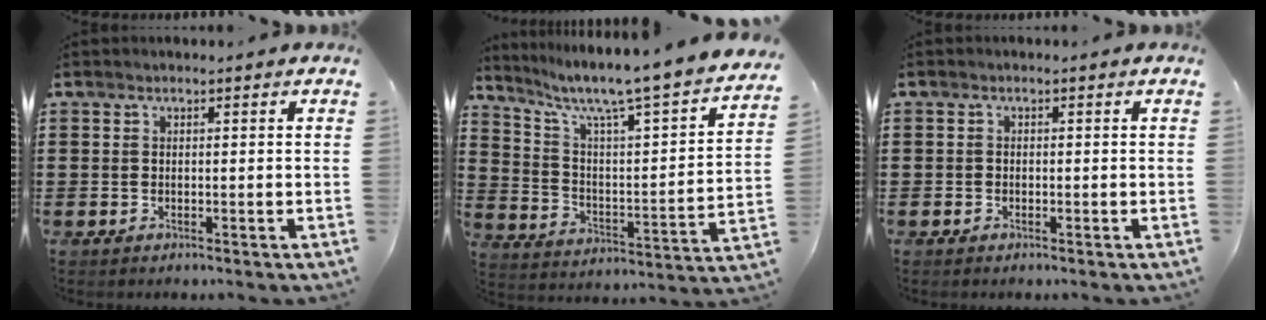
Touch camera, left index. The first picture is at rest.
{"total": 6.1, "force": [5.0, -0.1, 3.5], "torque": [-0.092, -0.051, 0.072]}
{"total": 0.6, "force": [-0.4, 0.4, 0.1], "torque": [-0.003, 0.001, -0.009]}